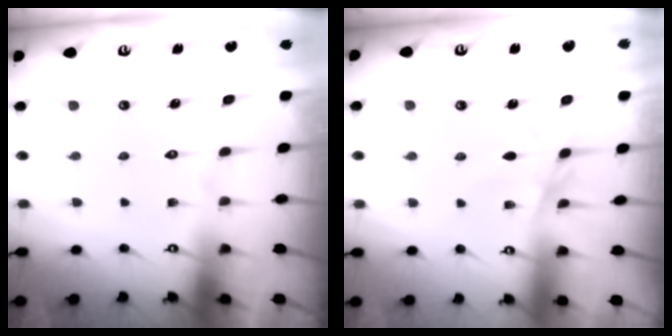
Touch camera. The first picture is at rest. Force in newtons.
{"total": 2.9, "press": 2.9, "slide": 0.5}